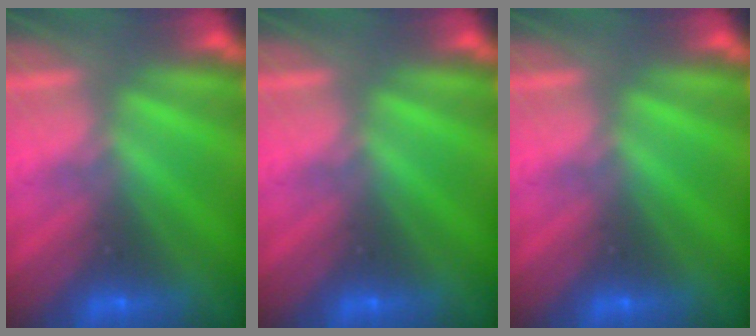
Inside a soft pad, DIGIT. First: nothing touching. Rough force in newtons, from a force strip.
{"total": 0.0}
{"total": 0.0}